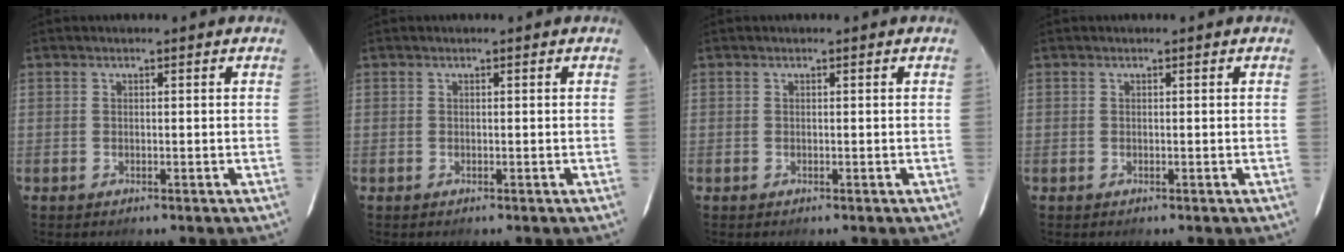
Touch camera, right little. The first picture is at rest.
{"total": 0.0}
{"total": 0.0}
{"total": 0.0}